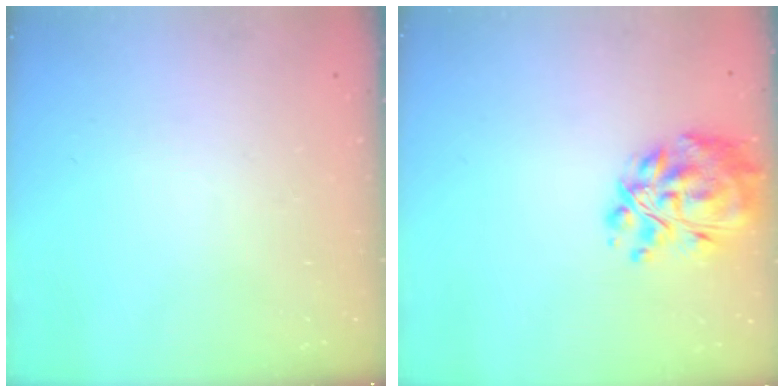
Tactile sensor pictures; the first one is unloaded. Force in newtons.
{"total": 12.6, "press": 12.0, "slide": 4.0}